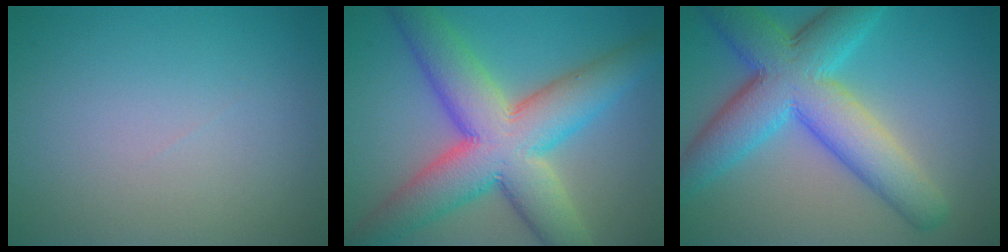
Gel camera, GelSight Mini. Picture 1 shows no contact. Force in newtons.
{"total": 11.6, "press": 11.5, "slide": 0.6}
{"total": 9.8, "press": 9.8, "slide": 0.4}